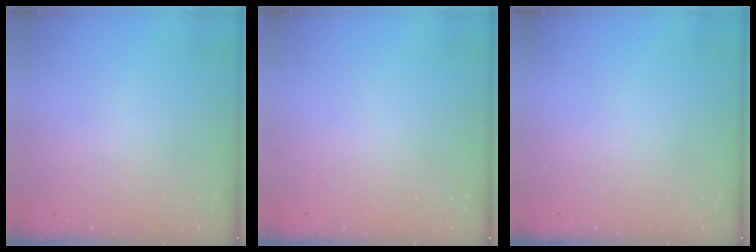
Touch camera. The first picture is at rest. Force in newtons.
{"total": 0.0}
{"total": 0.0}